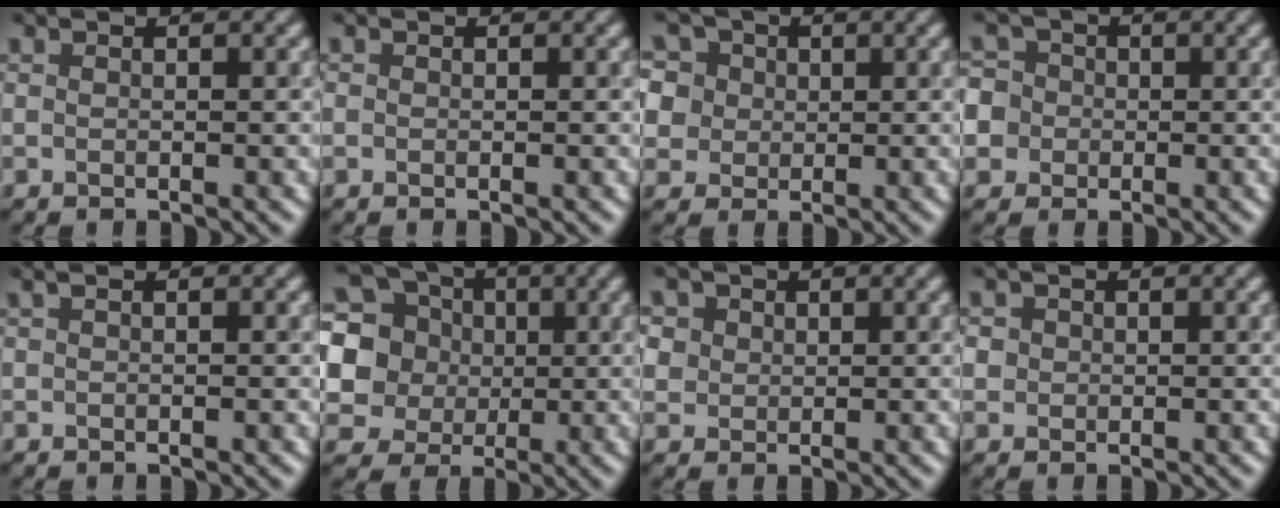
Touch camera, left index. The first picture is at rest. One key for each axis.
{"total": 0.0}
{"total": 10.6, "fx": 5.2, "fy": 7.8, "fz": 4.8, "tx": -0.106, "ty": 0.035, "tz": 0.063}
{"total": 7.3, "fx": -0.6, "fy": 6.9, "fz": 2.3, "tx": -0.050, "ty": 0.027, "tz": -0.044}
{"total": 0.6, "fx": 0.2, "fy": 0.2, "fz": 0.5, "tx": -0.013, "ty": 0.006, "tz": 0.004}
{"total": 12.2, "fx": 2.4, "fy": 11.0, "fz": 4.8, "tx": -0.152, "ty": 0.031, "tz": 0.029}
{"total": 4.2, "fx": 2.0, "fy": 3.4, "fz": 1.6, "tx": -0.051, "ty": 0.010, "tz": 0.033}
{"total": 1.3, "fx": 0.3, "fy": 1.2, "fz": 0.3, "tx": -0.003, "ty": 0.003, "tz": 0.004}